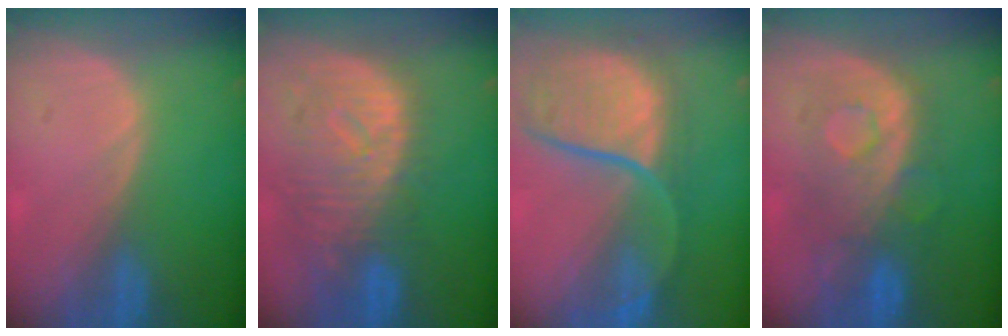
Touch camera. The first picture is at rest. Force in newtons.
{"total": 11.4, "press": 9.9, "slide": 5.6}
{"total": 11.9, "press": 9.8, "slide": 6.7}
{"total": 8.8, "press": 8.5, "slide": 2.2}